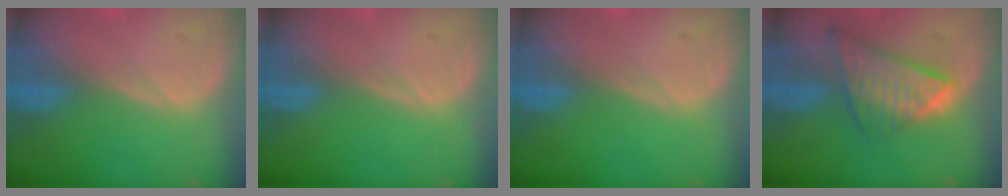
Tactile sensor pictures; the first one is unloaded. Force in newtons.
{"total": 0.0}
{"total": 0.0}
{"total": 8.6, "press": 7.3, "slide": 4.5}